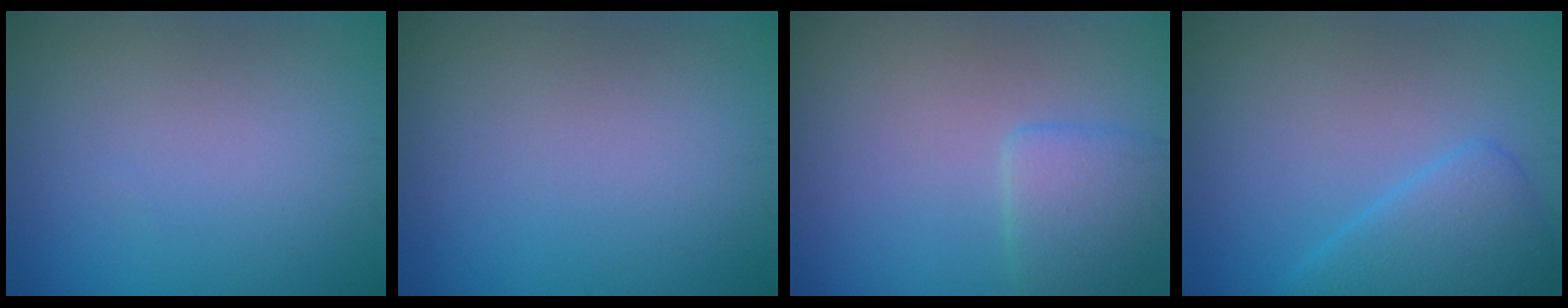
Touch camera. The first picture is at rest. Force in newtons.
{"total": 0.0}
{"total": 2.7, "press": 2.7, "slide": 0.2}
{"total": 3.9, "press": 3.9, "slide": 0.2}